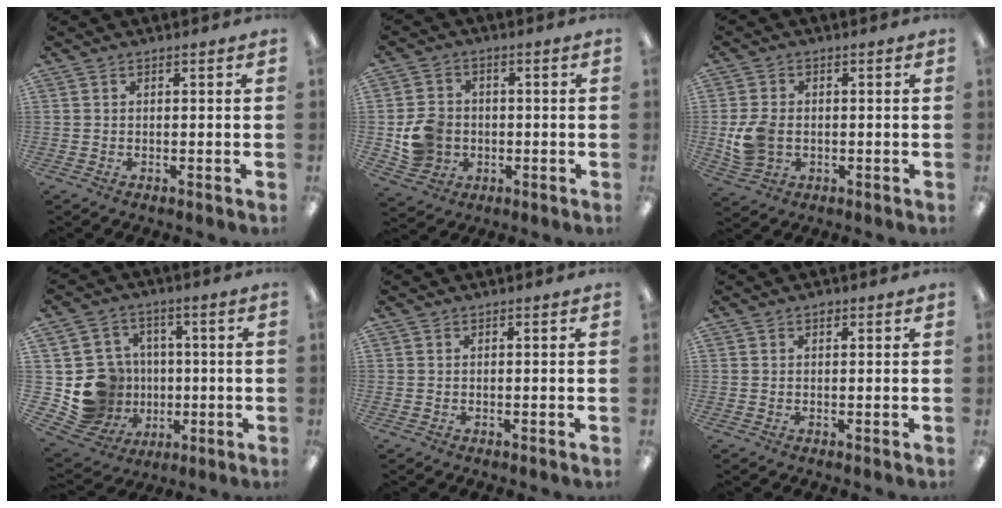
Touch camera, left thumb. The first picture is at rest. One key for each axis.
{"total": 8.4, "fx": -1.0, "fy": 7.7, "fz": 3.3, "tx": -0.071, "ty": 0.016, "tz": -0.013}
{"total": 7.3, "fx": -0.8, "fy": 5.6, "fz": 4.7, "tx": -0.098, "ty": 0.005, "tz": -0.014}
{"total": 14.0, "fx": -1.0, "fy": 13.5, "fz": 3.4, "tx": -0.094, "ty": 0.012, "tz": 0.014}
{"total": 0.0}
{"total": 0.9, "fx": 0.6, "fy": 0.6, "fz": 0.5, "tx": -0.003, "ty": -0.001, "tz": 0.008}